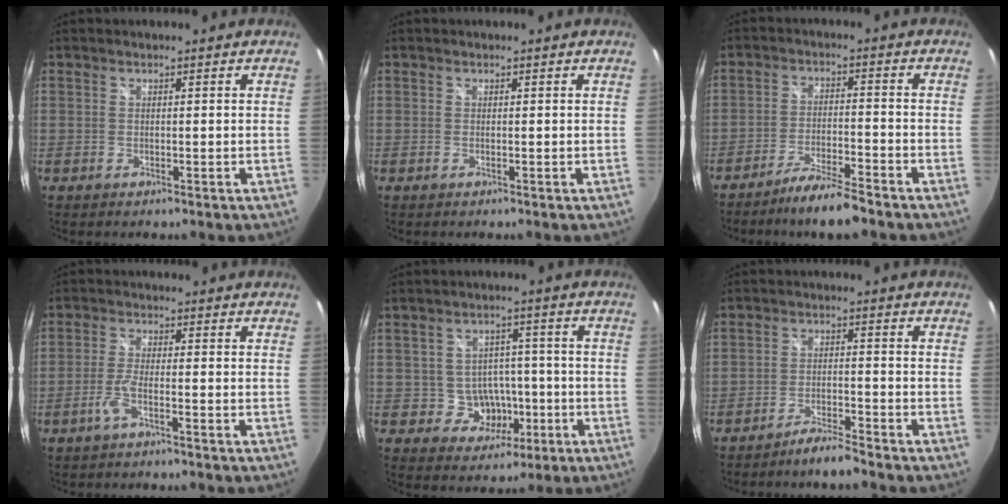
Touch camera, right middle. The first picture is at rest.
{"total": 0.0}
{"total": 8.0, "force": [-6.9, 0.3, 4.1], "torque": [-0.089, -0.003, -0.115]}
{"total": 3.2, "force": [-2.1, 0.2, 2.4], "torque": [-0.063, 0.000, -0.043]}
{"total": 6.5, "force": [-1.9, 5.9, 2.0], "torque": [-0.047, 0.021, -0.009]}
{"total": 4.3, "force": [-4.1, -0.4, 1.4], "torque": [-0.049, 0.002, -0.071]}